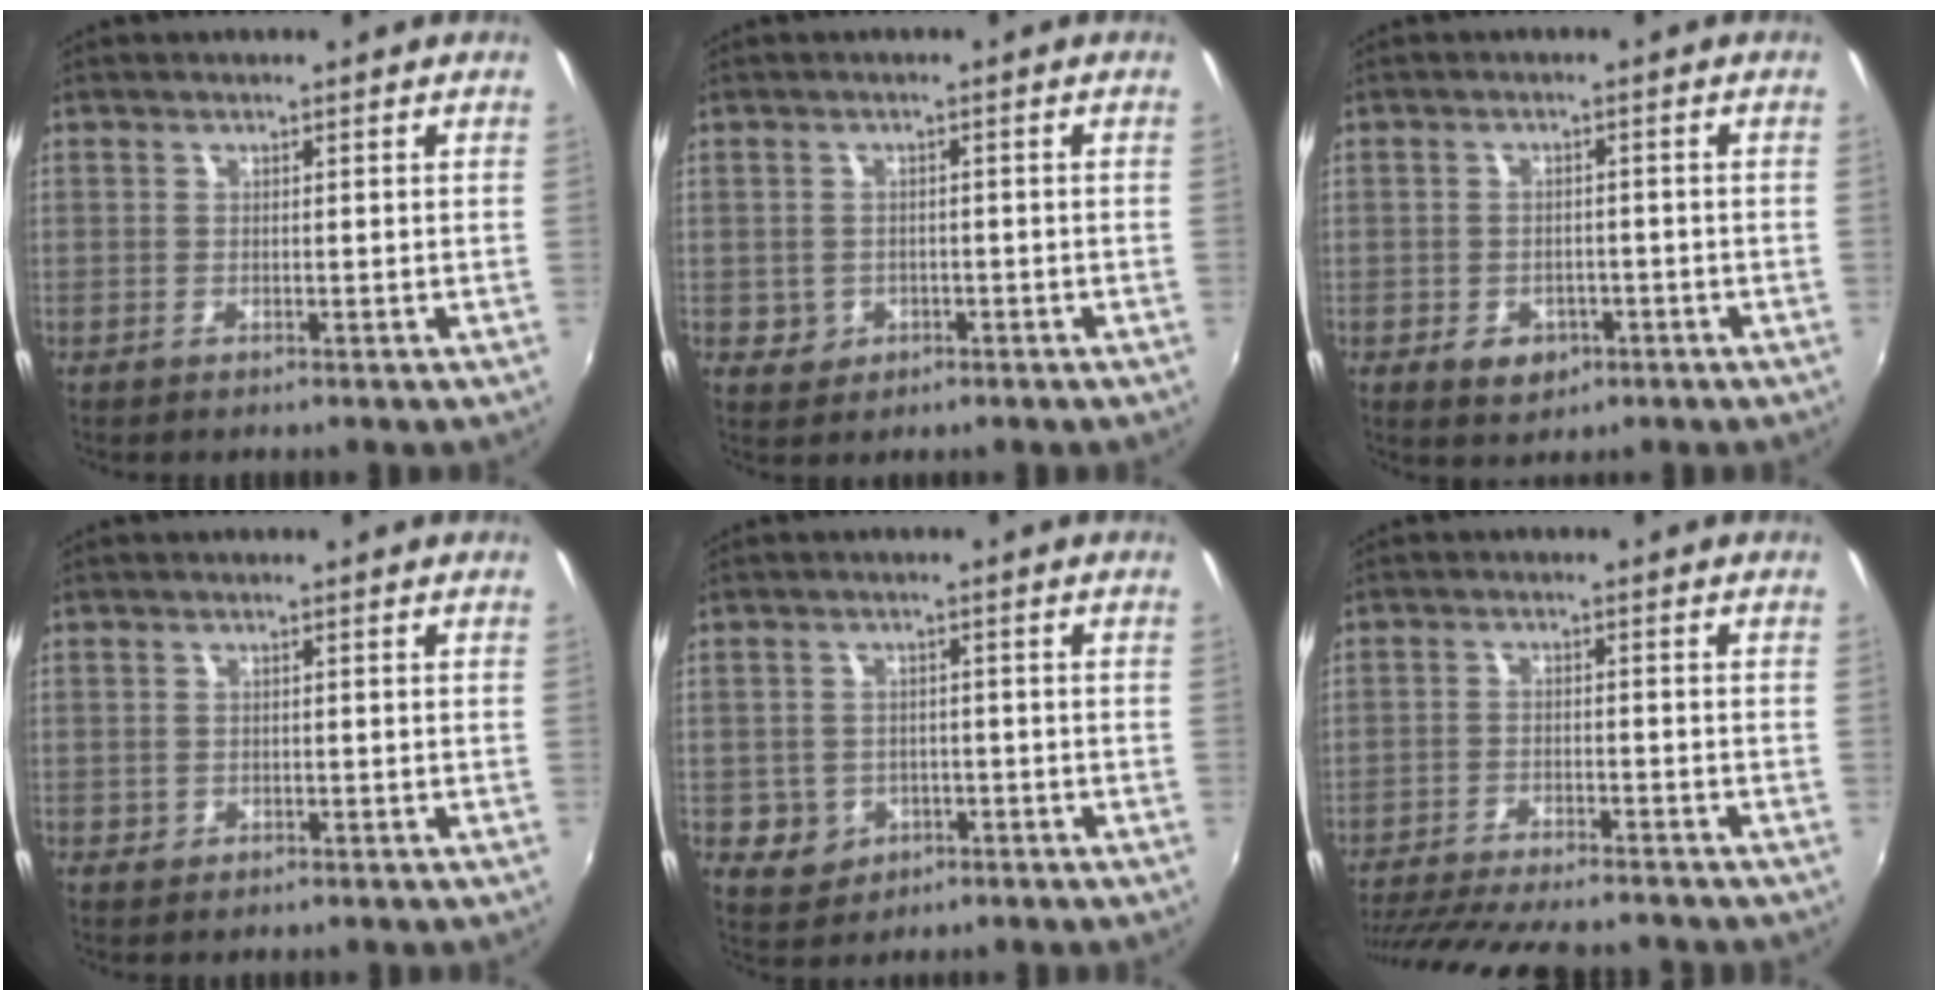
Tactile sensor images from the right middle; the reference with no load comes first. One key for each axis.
{"total": 3.6, "fx": -0.9, "fy": 3.3, "fz": 1.0, "tx": -0.026, "ty": 0.002, "tz": -0.006}
{"total": 5.2, "fx": -2.5, "fy": 3.9, "fz": 2.4, "tx": -0.056, "ty": -0.001, "tz": -0.029}
{"total": 1.3, "fx": -0.5, "fy": 1.2, "fz": 0.4, "tx": -0.008, "ty": -0.002, "tz": -0.006}
{"total": 6.0, "fx": -1.9, "fy": 5.5, "fz": 1.7, "tx": -0.053, "ty": 0.008, "tz": -0.014}
{"total": 17.3, "fx": -15.1, "fy": 3.2, "fz": 7.8, "tx": -0.159, "ty": -0.026, "tz": -0.234}